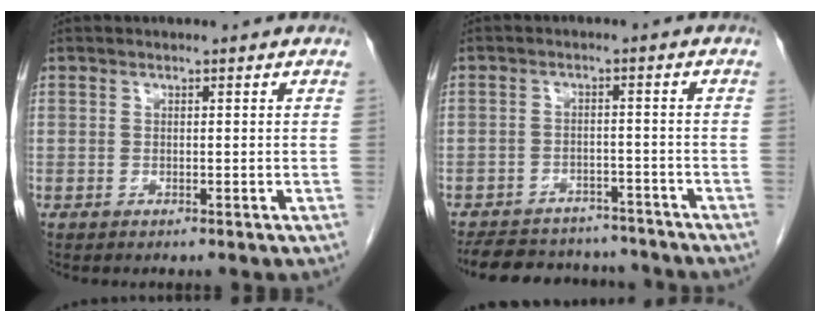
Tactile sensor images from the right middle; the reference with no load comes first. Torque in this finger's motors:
{"motor_torque": [1.11, -1.03, 0.29, 0.09]}